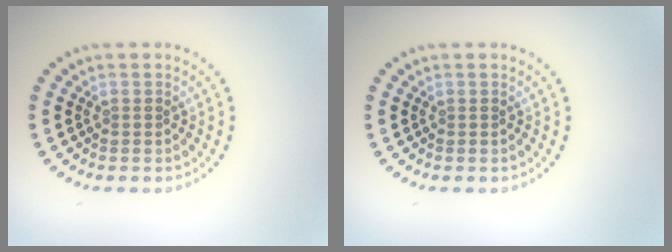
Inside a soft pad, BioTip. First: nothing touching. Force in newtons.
{"total": 0.0}